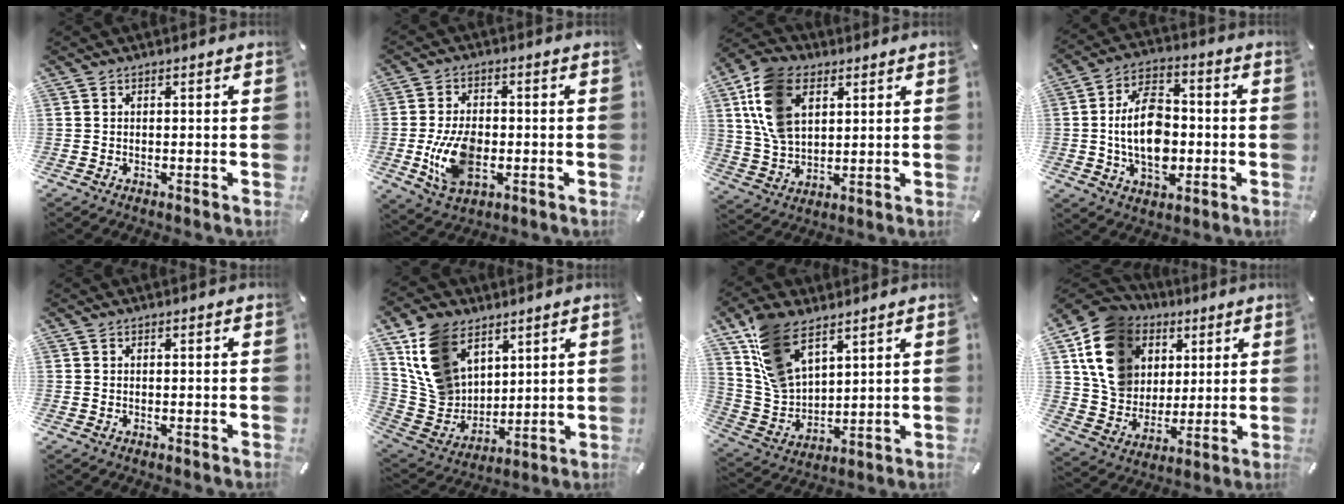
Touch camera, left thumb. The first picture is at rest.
{"total": 11.2, "force": [-2.0, 7.1, 8.4], "torque": [-0.174, -0.001, -0.032]}
{"total": 13.9, "force": [5.4, 9.6, 8.5], "torque": [-0.206, -0.001, 0.099]}
{"total": 14.8, "force": [-1.3, 9.5, 11.2], "torque": [-0.222, 0.000, -0.026]}
{"total": 0.0}
{"total": 15.7, "force": [8.4, 11.4, 6.8], "torque": [-0.149, -0.030, 0.172]}
{"total": 13.5, "force": [8.4, 7.7, 7.2], "torque": [-0.170, -0.026, 0.167]}
{"total": 16.3, "force": [5.1, 14.0, 6.5], "torque": [-0.117, -0.011, 0.101]}